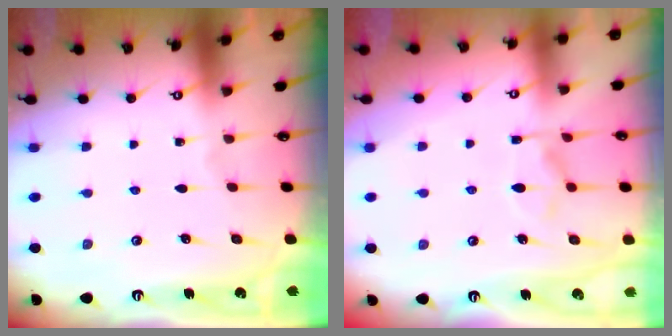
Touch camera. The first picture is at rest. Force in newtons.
{"total": 6.5, "press": 6.4, "slide": 1.2}